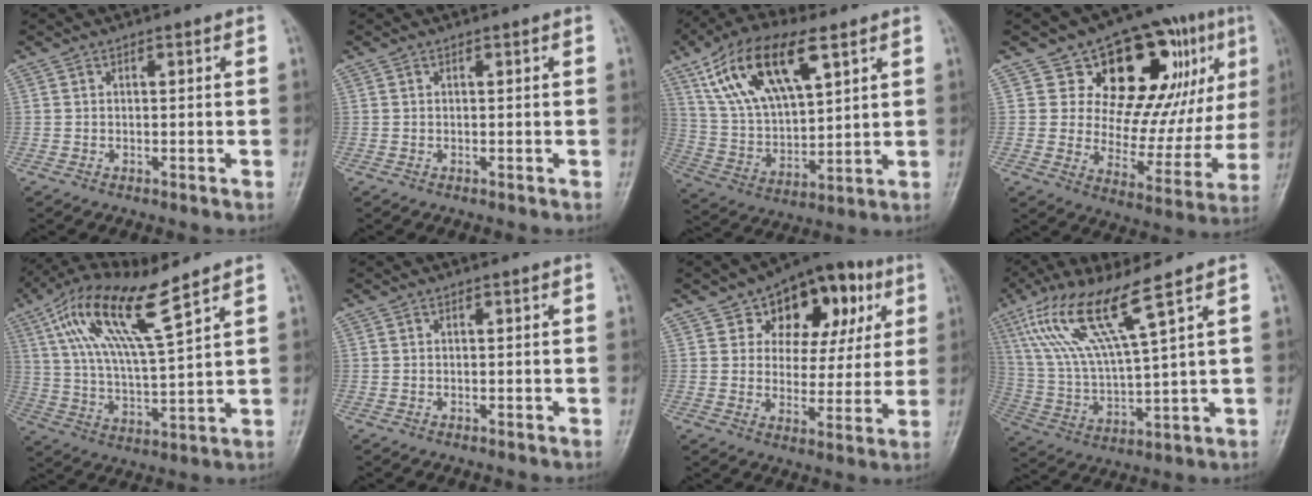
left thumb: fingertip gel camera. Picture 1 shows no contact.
{"total": 0.0}
{"total": 18.8, "force": [9.3, 8.4, 14.0], "torque": [-0.243, -0.016, 0.177]}
{"total": 24.3, "force": [10.5, 12.5, 18.0], "torque": [-0.192, -0.026, 0.166]}
{"total": 15.4, "force": [8.8, 3.0, 12.2], "torque": [-0.241, -0.026, 0.175]}
{"total": 0.0}
{"total": 15.9, "force": [7.2, 10.4, 9.6], "torque": [-0.075, -0.007, 0.106]}
{"total": 14.8, "force": [8.3, 1.5, 12.2], "torque": [-0.261, -0.034, 0.173]}